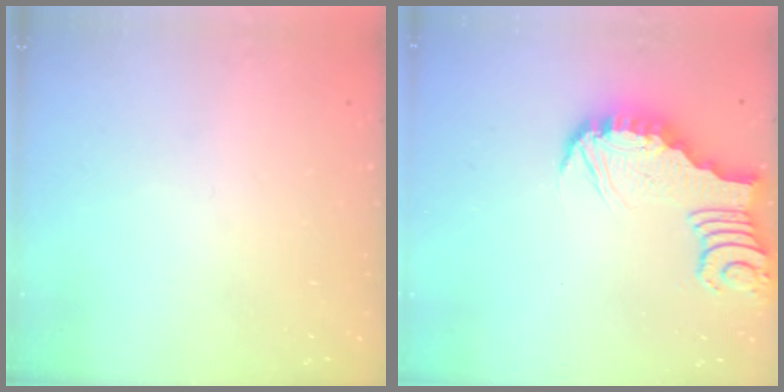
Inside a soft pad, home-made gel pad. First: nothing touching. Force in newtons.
{"total": 3.4, "press": 3.4, "slide": 0.1}